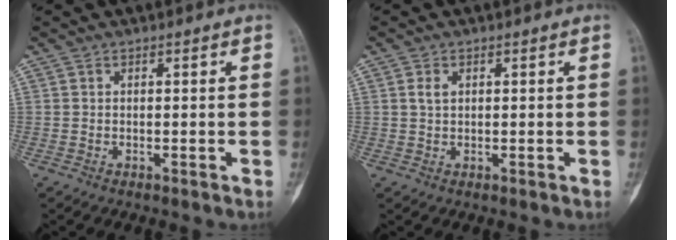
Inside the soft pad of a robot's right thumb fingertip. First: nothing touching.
{"total": 1.8, "force": [0.5, 1.1, 1.3], "torque": [-0.024, 0.002, 0.011]}